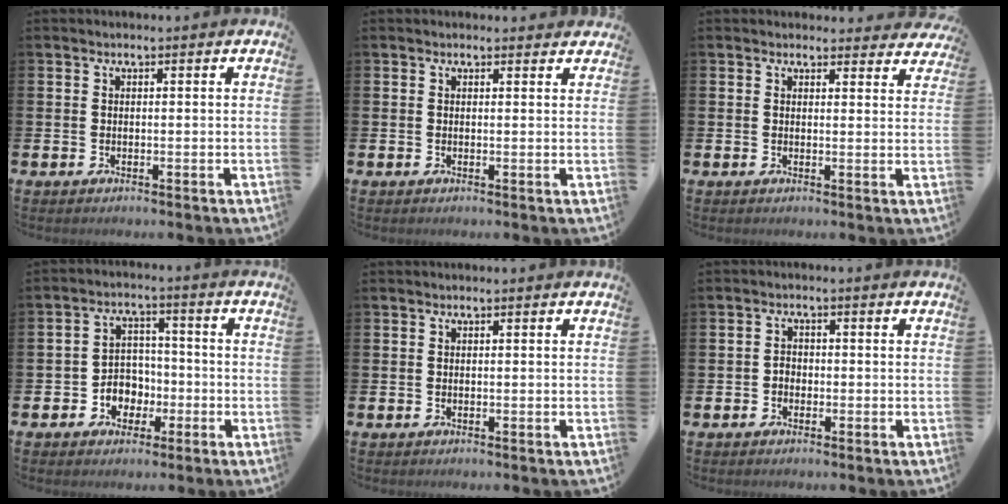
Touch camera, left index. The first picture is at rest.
{"total": 0.7, "force": [0.6, 0.4, 0.1], "torque": [0.005, 0.002, 0.009]}
{"total": 2.3, "force": [2.2, 0.8, -0.1], "torque": [0.005, -0.010, 0.037]}
{"total": 4.4, "force": [-1.5, 4.0, 1.2], "torque": [-0.034, 0.005, -0.034]}
{"total": 0.0}
{"total": 1.5, "force": [-0.6, 1.3, 0.4], "torque": [-0.008, 0.004, -0.015]}